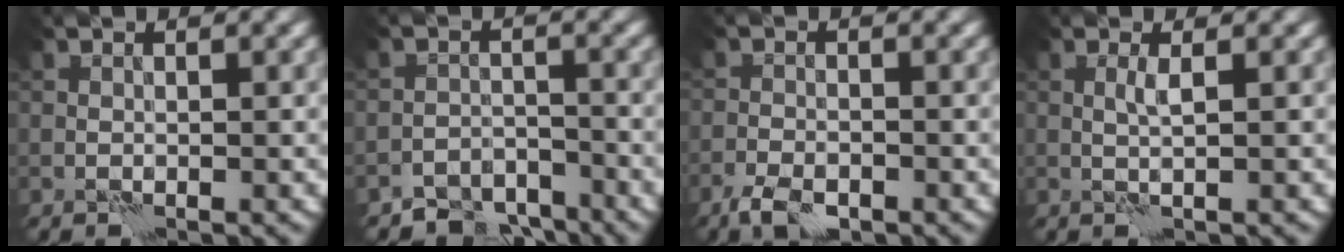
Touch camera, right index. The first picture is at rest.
{"total": 4.4, "force": [-4.0, 1.8, 0.6], "torque": [0.004, -0.005, -0.072]}
{"total": 3.0, "force": [-2.2, 1.2, 1.7], "torque": [-0.031, -0.002, -0.045]}
{"total": 1.1, "force": [0.3, -0.3, 1.0], "torque": [-0.025, 0.003, 0.005]}